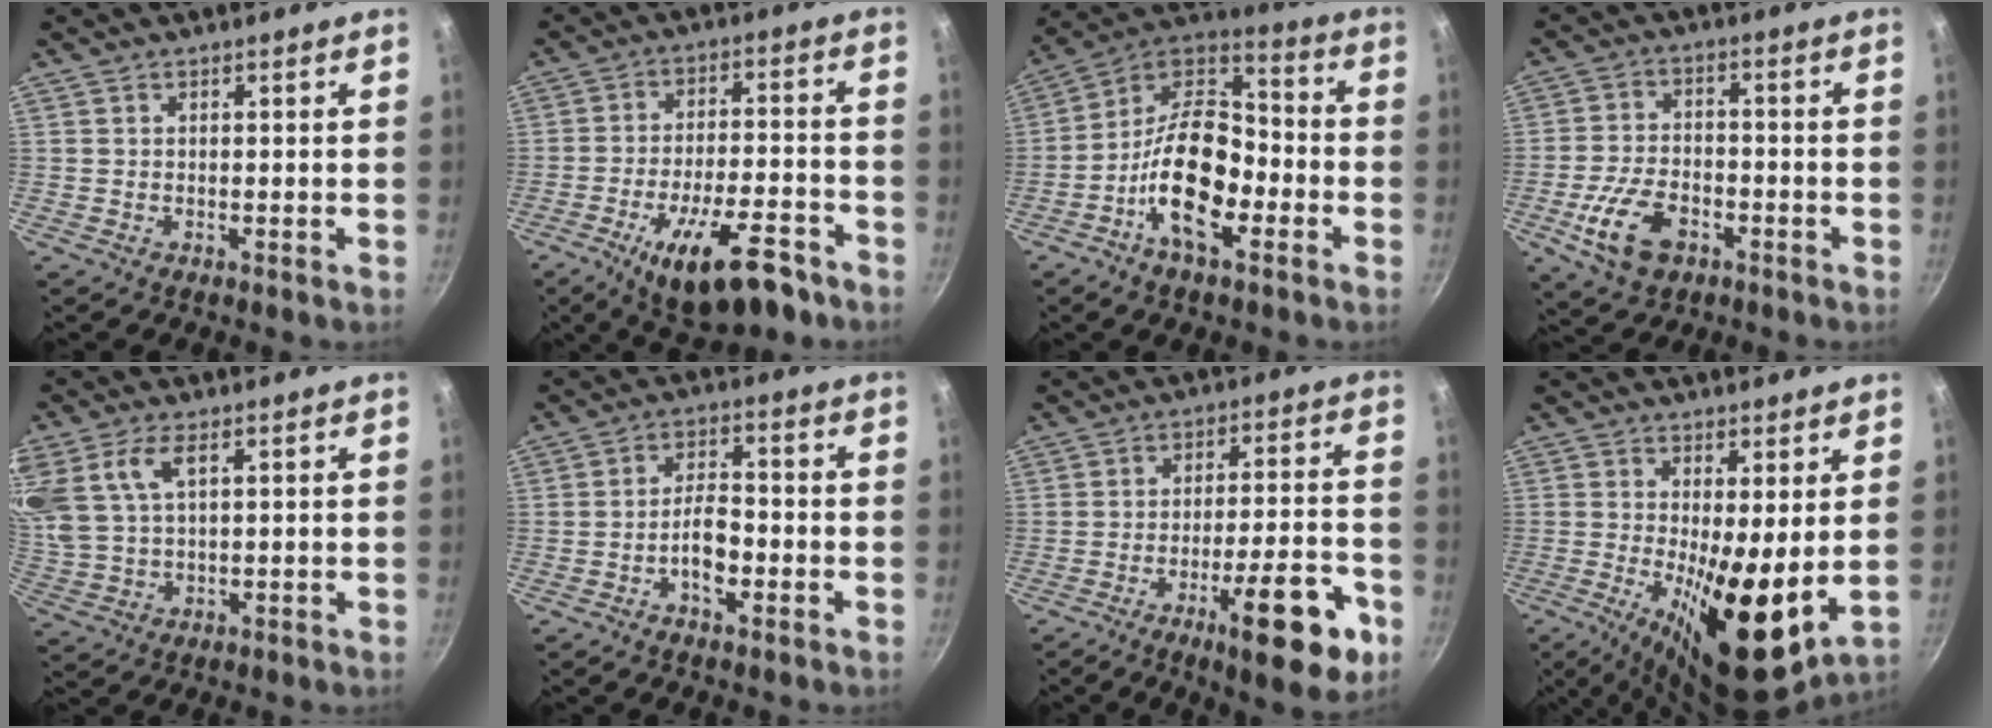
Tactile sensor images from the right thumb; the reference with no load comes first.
{"total": 16.6, "force": [-9.4, 6.3, 12.2], "torque": [-0.177, 0.043, -0.137]}
{"total": 17.6, "force": [-5.9, 8.9, 13.9], "torque": [-0.222, 0.049, -0.123]}
{"total": 11.0, "force": [-4.5, 6.7, 7.5], "torque": [-0.134, 0.020, -0.079]}
{"total": 10.3, "force": [4.3, 5.3, 7.7], "torque": [-0.159, 0.002, 0.090]}
{"total": 6.4, "force": [-2.3, 2.9, 5.2], "torque": [-0.083, 0.026, -0.042]}
{"total": 16.6, "force": [-7.8, 4.2, 14.0], "torque": [-0.173, 0.040, -0.105]}
{"total": 15.0, "force": [-0.4, 4.9, 14.1], "torque": [-0.207, -0.033, 0.005]}